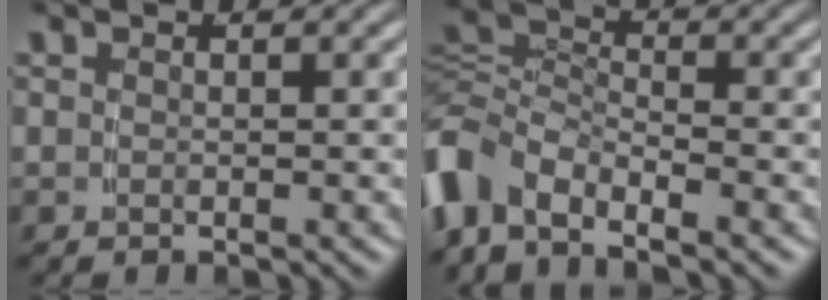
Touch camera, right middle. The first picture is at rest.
{"total": 6.2, "force": [-3.3, 4.1, 3.3], "torque": [-0.095, -0.025, -0.054]}